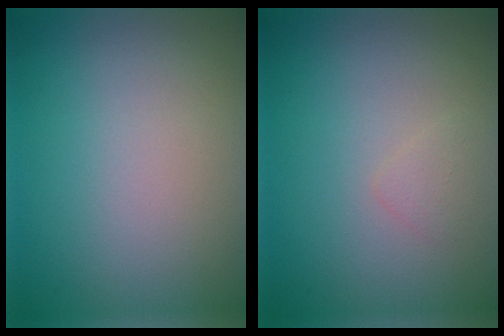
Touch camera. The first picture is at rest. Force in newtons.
{"total": 0.8, "press": 0.8, "slide": 0.1}